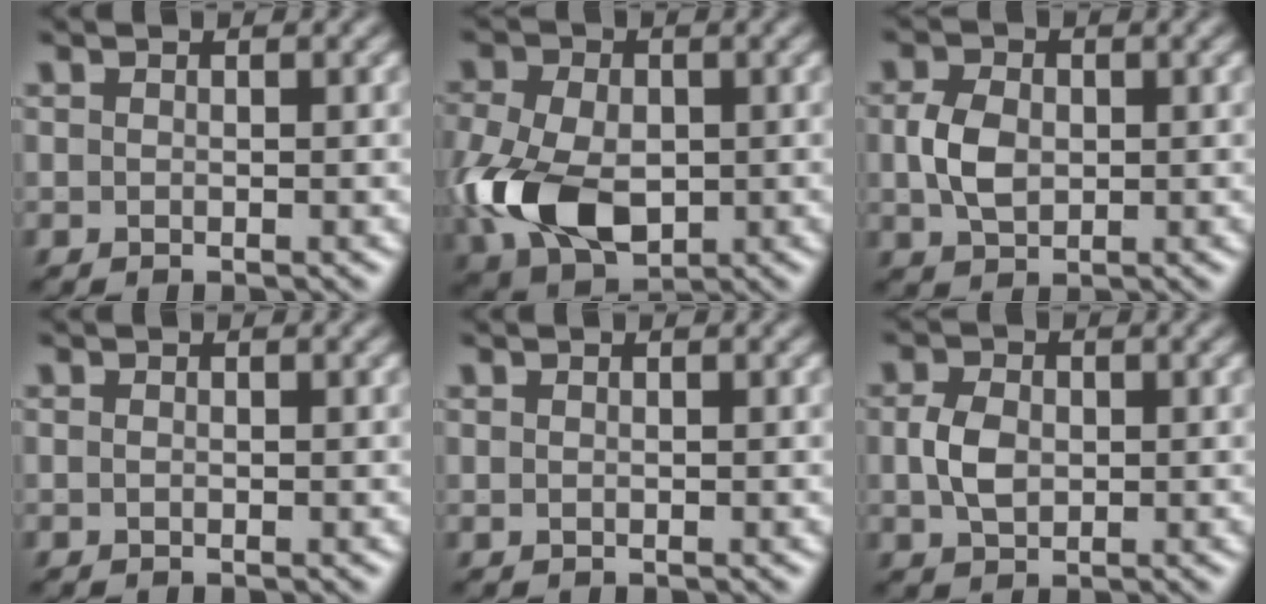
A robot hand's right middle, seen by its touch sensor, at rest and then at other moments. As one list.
[{"total": 9.3, "force": [-1.6, 6.2, 6.7], "torque": [-0.156, -0.016, -0.032]}, {"total": 3.4, "force": [0.1, 2.5, 2.4], "torque": [-0.053, 0.001, -0.001]}, {"total": 0.0}, {"total": 0.0}, {"total": 2.9, "force": [0.0, 2.1, 2.0], "torque": [-0.046, 0.000, -0.001]}]